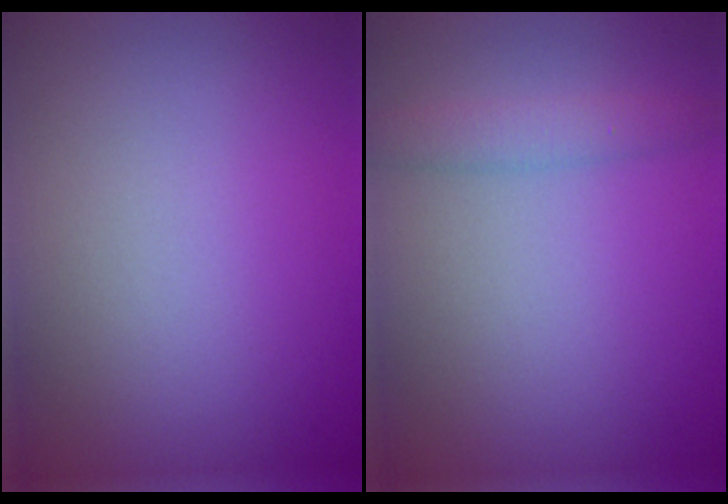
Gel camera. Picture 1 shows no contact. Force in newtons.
{"total": 2.2, "press": 2.2, "slide": 0.1}